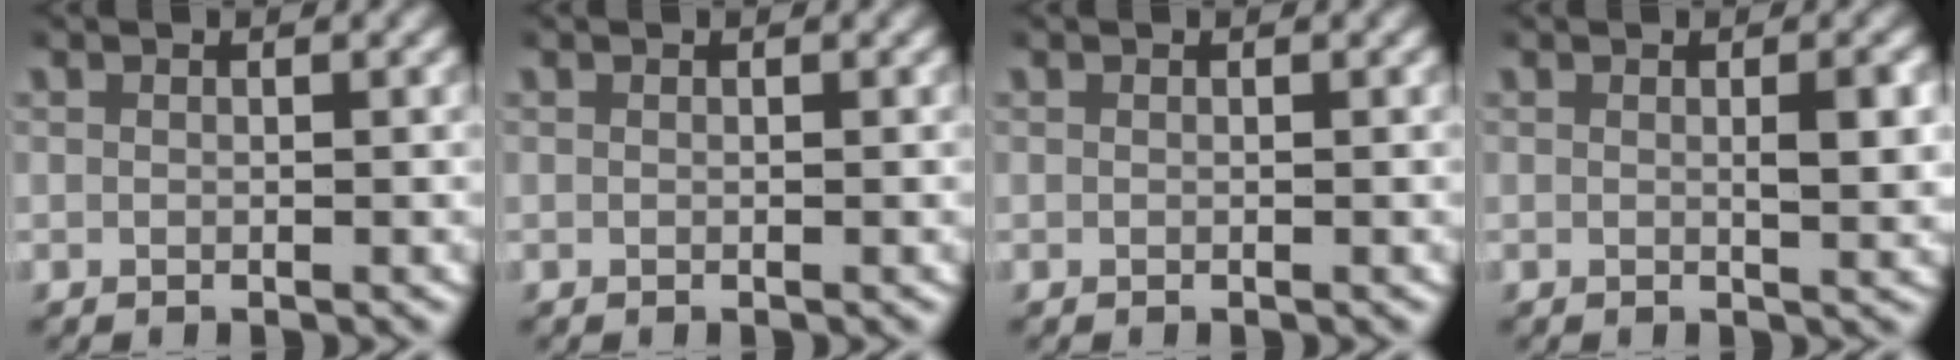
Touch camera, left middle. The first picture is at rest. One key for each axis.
{"total": 0.0}
{"total": 0.0}
{"total": 1.8, "fx": 0.4, "fy": 0.1, "fz": 1.7, "tx": -0.025, "ty": -0.006, "tz": 0.006}